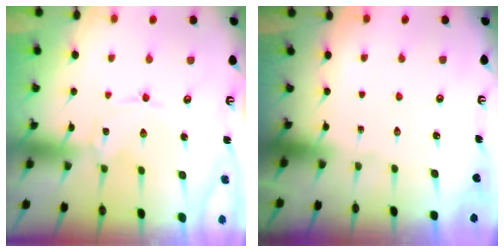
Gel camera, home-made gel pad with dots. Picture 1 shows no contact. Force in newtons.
{"total": 0.0}